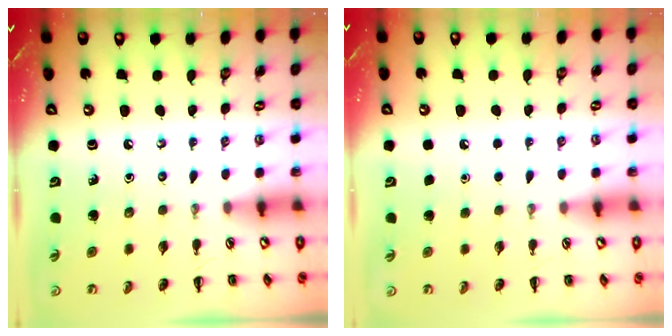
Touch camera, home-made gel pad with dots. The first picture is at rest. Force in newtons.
{"total": 1.6, "press": 1.6, "slide": 0.1}